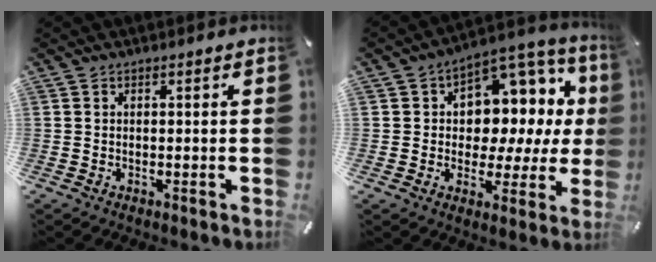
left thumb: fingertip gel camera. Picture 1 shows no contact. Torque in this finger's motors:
{"motor_torque": [1.37, 1.87, 1.11, -0.28, 0.23]}